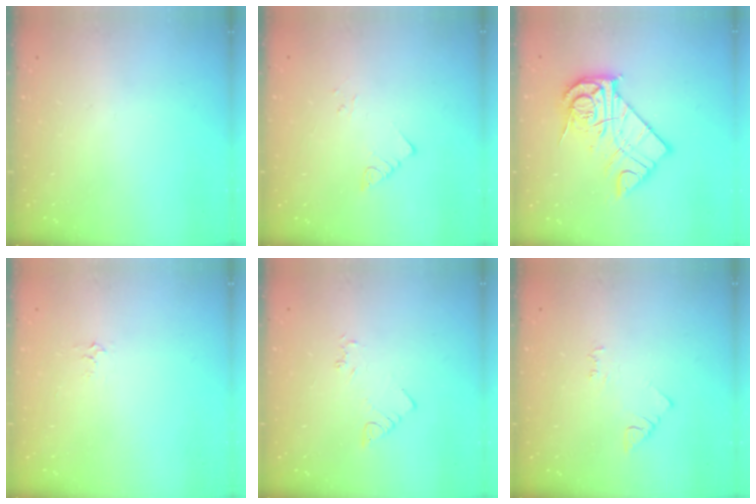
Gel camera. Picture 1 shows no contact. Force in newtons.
{"total": 2.8, "press": 2.8, "slide": 0.2}
{"total": 15.8, "press": 15.7, "slide": 1.3}
{"total": 3.2, "press": 3.1, "slide": 0.5}
{"total": 2.3, "press": 2.3, "slide": 0.3}
{"total": 4.2, "press": 4.1, "slide": 0.6}